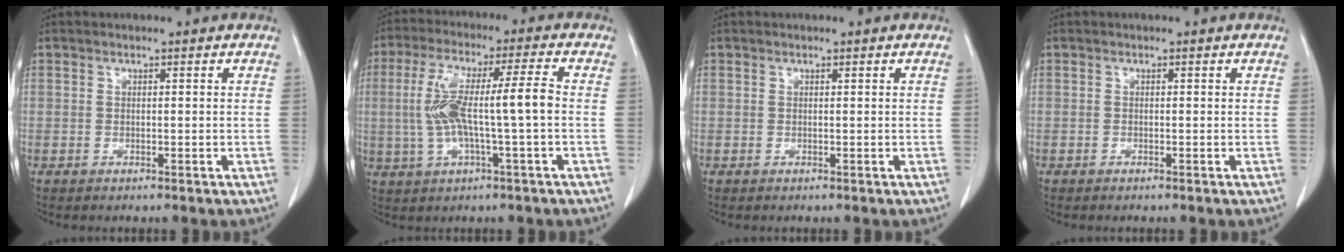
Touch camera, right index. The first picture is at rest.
{"total": 10.6, "force": [-0.4, 0.8, 10.5], "torque": [-0.208, 0.024, -0.005]}
{"total": 0.0}
{"total": 0.0}